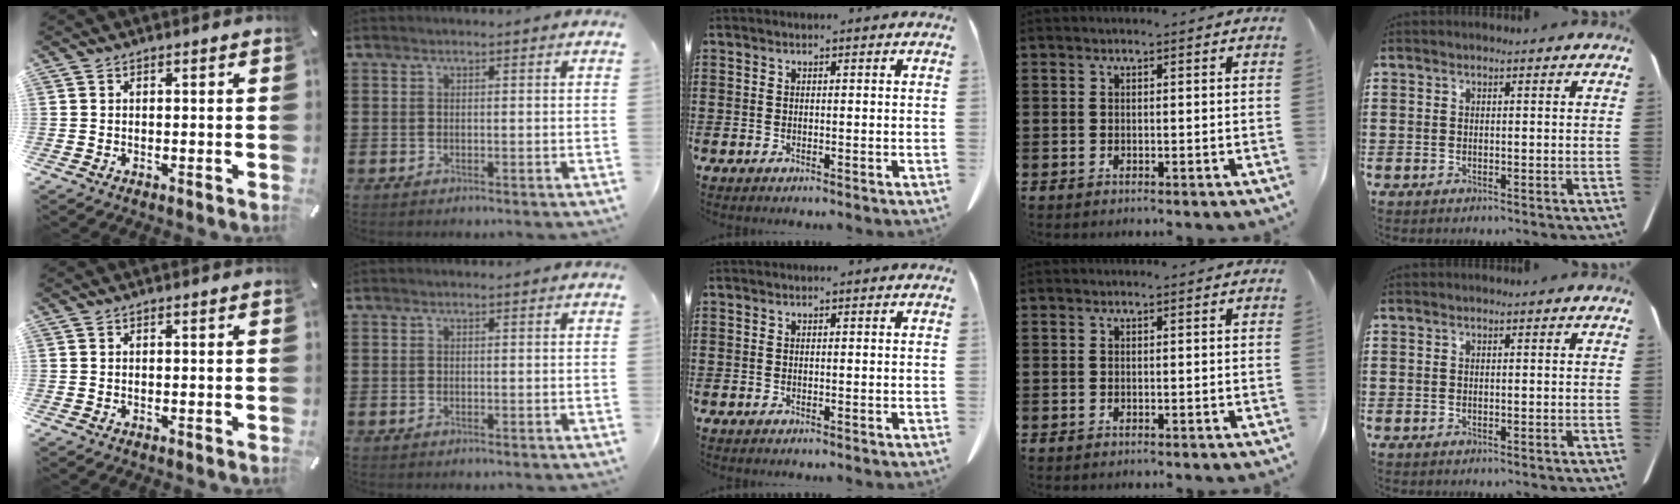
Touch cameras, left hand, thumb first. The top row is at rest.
{}